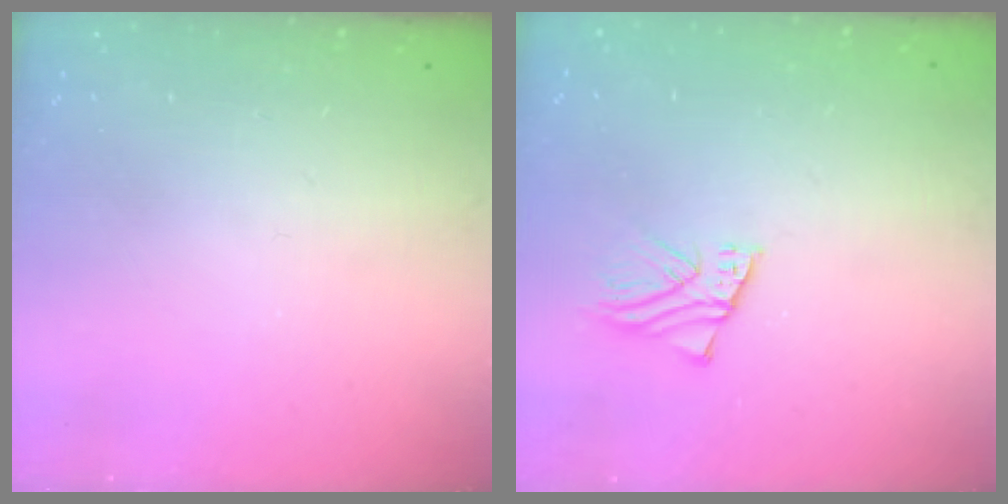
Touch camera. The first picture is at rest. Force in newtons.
{"total": 2.2, "press": 2.2, "slide": 0.1}